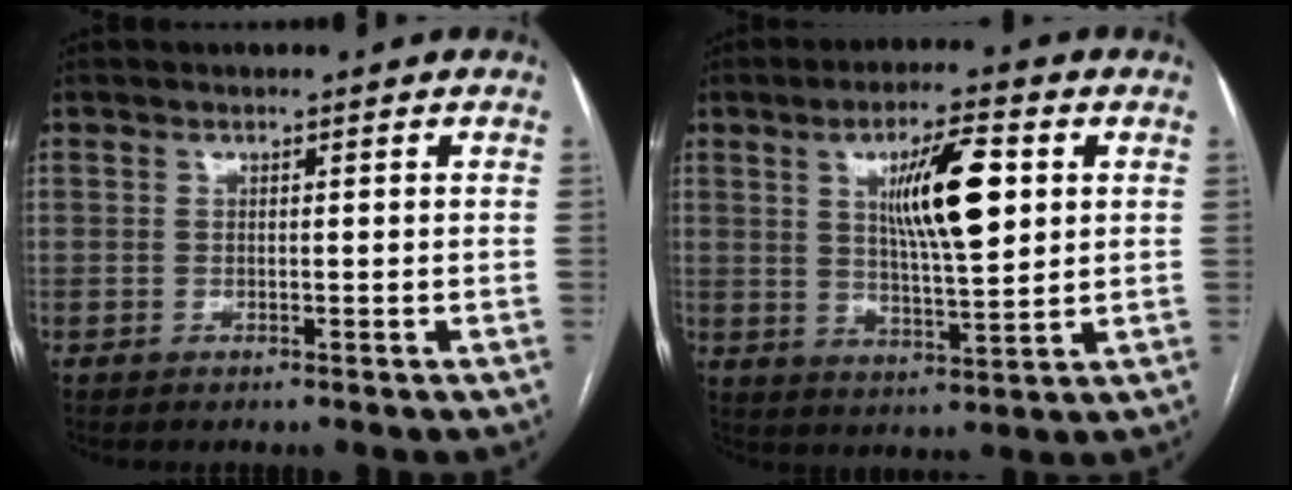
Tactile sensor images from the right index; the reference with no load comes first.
{"total": 11.2, "force": [3.2, 2.0, 10.5], "torque": [-0.179, 0.003, 0.056]}